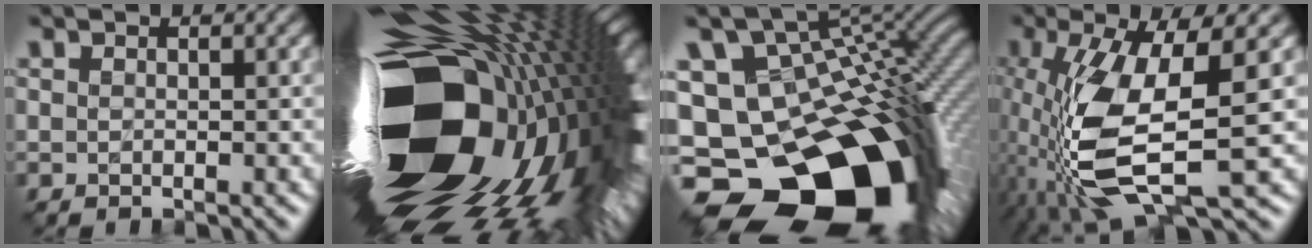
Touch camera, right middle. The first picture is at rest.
{"total": 21.1, "force": [-4.3, 10.5, 17.8], "torque": [-0.328, -0.053, -0.061]}
{"total": 18.3, "force": [-6.8, 11.2, 12.8], "torque": [-0.221, -0.019, -0.090]}
{"total": 9.5, "force": [-2.3, 2.5, 8.9], "torque": [-0.212, -0.006, -0.045]}